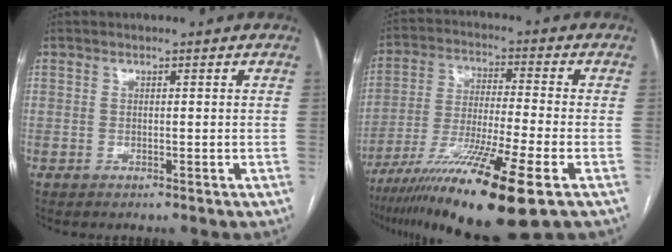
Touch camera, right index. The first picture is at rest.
{"total": 17.9, "force": [-10.5, 0.5, 14.5], "torque": [-0.255, -0.046, -0.183]}